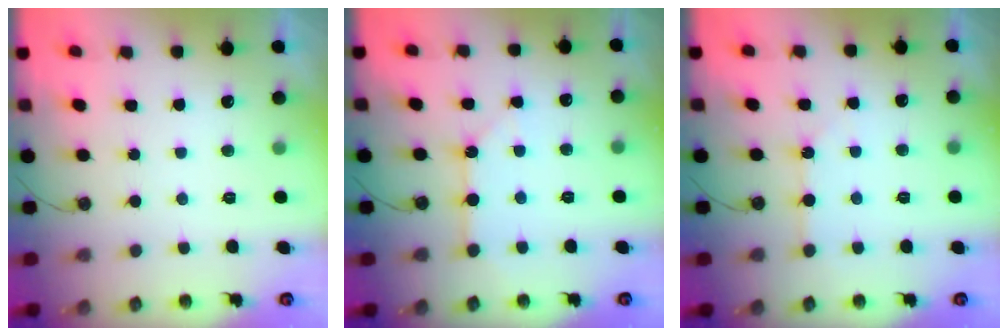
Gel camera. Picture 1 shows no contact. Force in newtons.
{"total": 2.7, "press": 2.6, "slide": 0.3}
{"total": 2.7, "press": 2.7, "slide": 0.3}